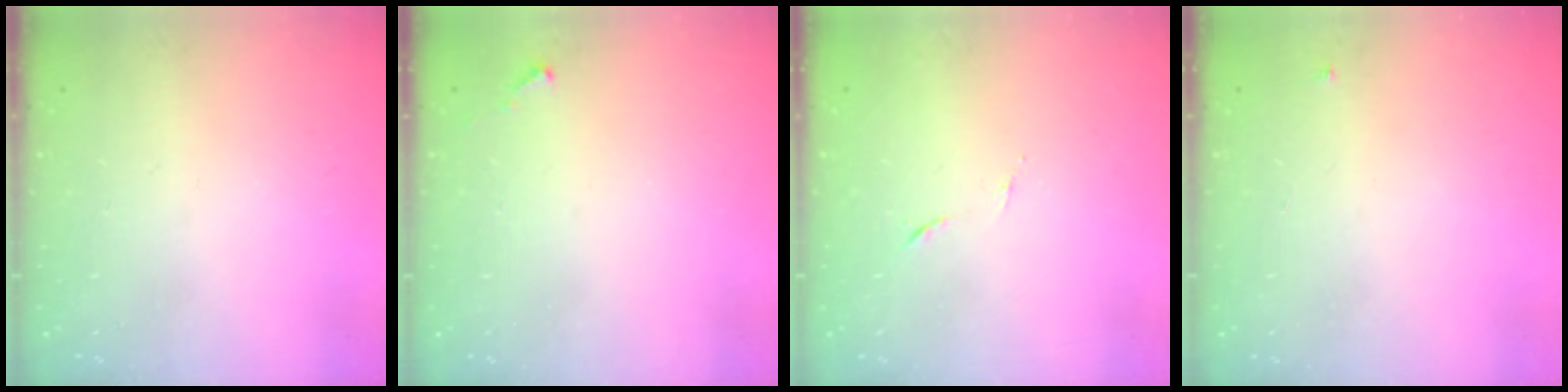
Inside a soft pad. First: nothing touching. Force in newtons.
{"total": 2.8, "press": 2.8, "slide": 0.1}
{"total": 5.4, "press": 5.3, "slide": 0.7}
{"total": 2.7, "press": 2.7, "slide": 0.4}